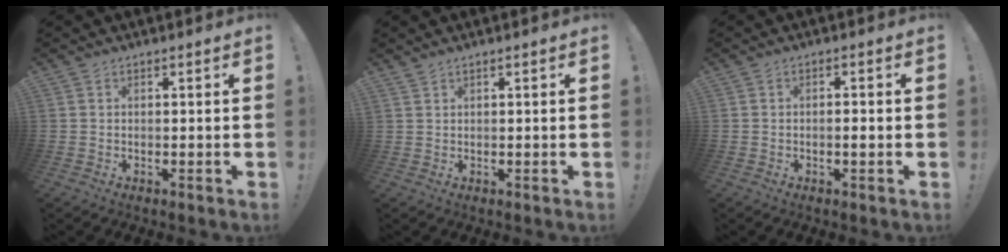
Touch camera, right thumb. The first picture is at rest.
{"total": 1.1, "force": [0.9, 0.2, 0.5], "torque": [-0.009, 0.000, 0.017]}
{"total": 1.8, "force": [-0.7, 0.2, 1.7], "torque": [-0.019, -0.002, -0.014]}